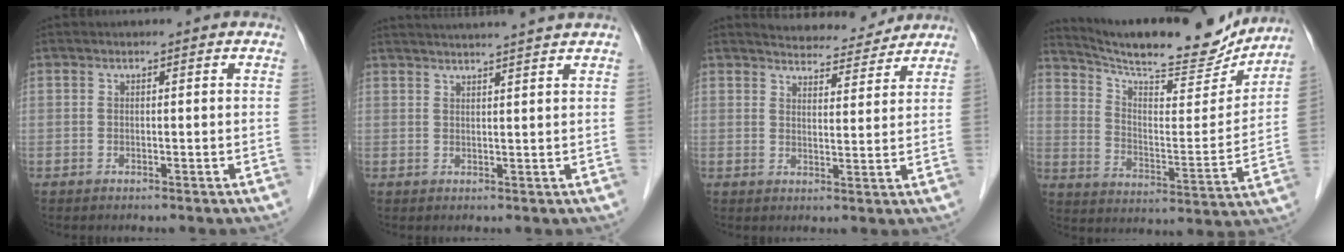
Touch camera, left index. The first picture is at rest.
{"total": 9.9, "force": [9.1, -1.6, 3.5], "torque": [-0.050, 0.010, 0.119]}
{"total": 7.9, "force": [7.7, 1.4, 1.3], "torque": [-0.020, 0.001, 0.102]}
{"total": 20.2, "force": [18.9, 2.6, 6.8], "torque": [-0.120, -0.029, 0.277]}